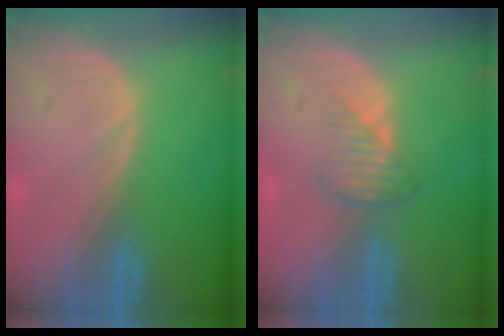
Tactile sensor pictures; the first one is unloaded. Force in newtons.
{"total": 2.7, "press": 2.6, "slide": 0.7}